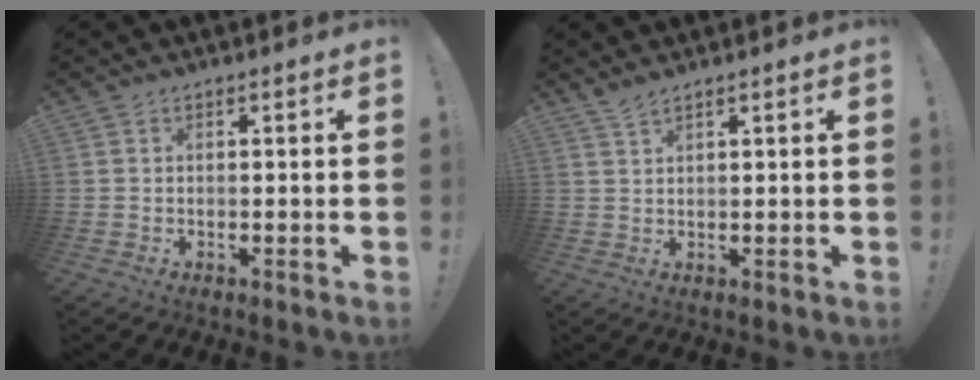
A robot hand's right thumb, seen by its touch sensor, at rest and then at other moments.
{"total": 2.2, "force": [1.9, 0.1, 1.0], "torque": [-0.025, -0.006, 0.036]}